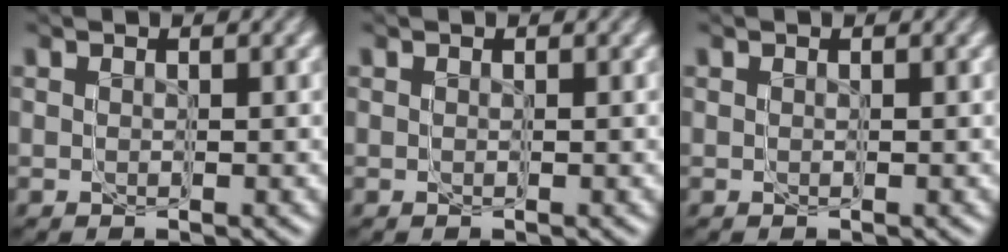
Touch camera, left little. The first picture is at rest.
{"total": 0.0}
{"total": 0.0}